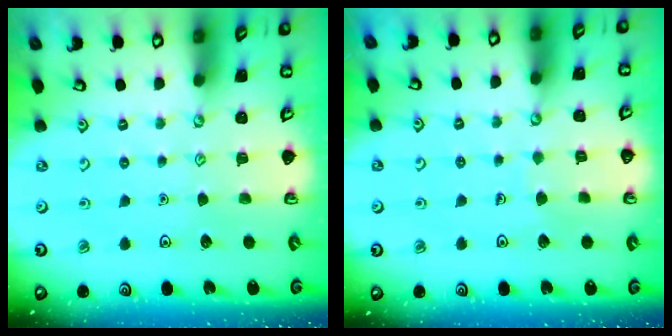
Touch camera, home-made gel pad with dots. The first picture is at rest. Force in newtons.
{"total": 3.5, "press": 3.5, "slide": 0.2}